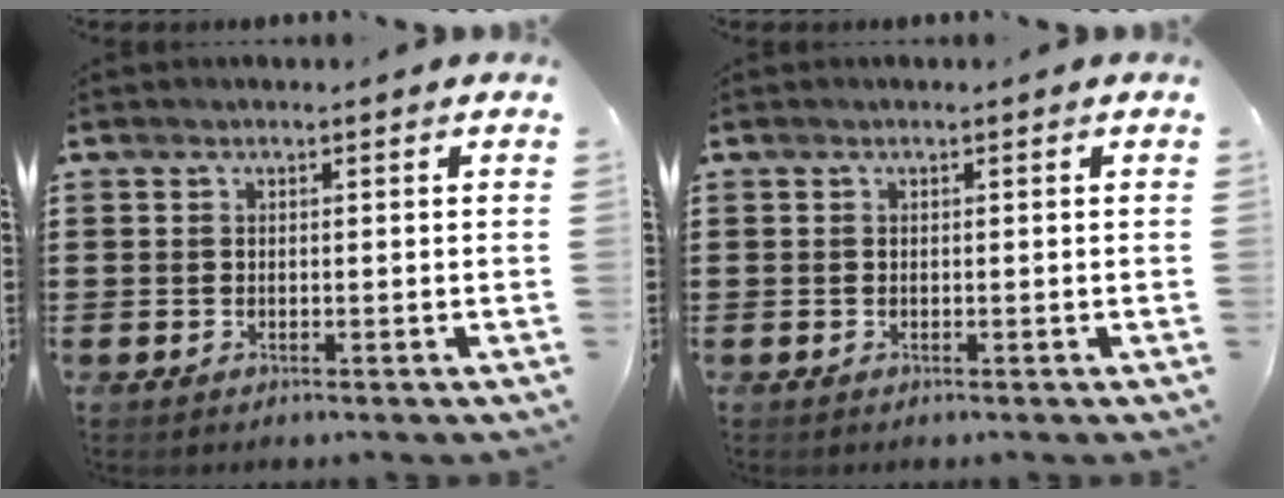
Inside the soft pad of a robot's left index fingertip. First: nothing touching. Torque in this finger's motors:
{"motor_torque": [0.00, 0.00, -0.03, 0.00]}